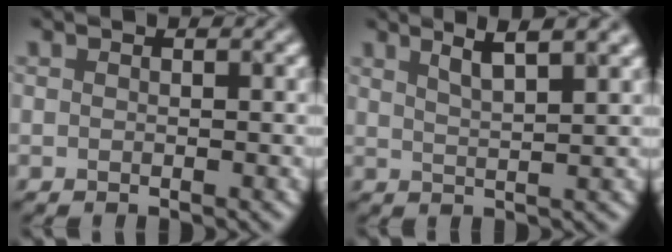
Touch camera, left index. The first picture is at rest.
{"total": 3.6, "force": [2.1, 0.4, 2.9], "torque": [-0.045, 0.011, 0.050]}